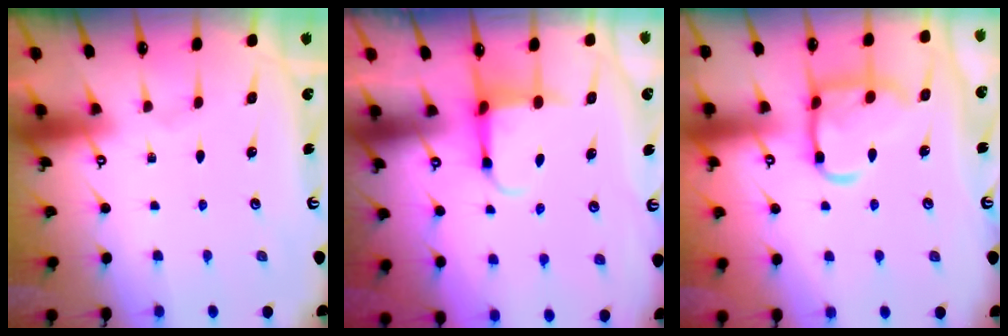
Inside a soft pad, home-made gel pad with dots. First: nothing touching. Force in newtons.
{"total": 4.0, "press": 3.8, "slide": 1.2}
{"total": 13.7, "press": 13.7, "slide": 1.1}